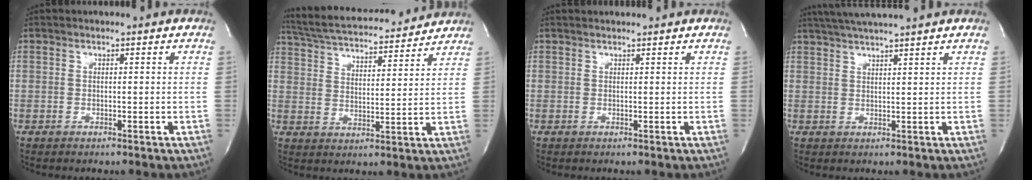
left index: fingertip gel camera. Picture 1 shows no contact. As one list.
[{"total": 17.8, "force": [16.5, 2.6, 6.1], "torque": [-0.110, 0.030, 0.249]}, {"total": 1.7, "force": [1.7, 0.2, 0.3], "torque": [-0.008, 0.017, 0.027]}, {"total": 8.0, "force": [7.0, -0.7, 3.8], "torque": [-0.068, 0.026, 0.108]}]